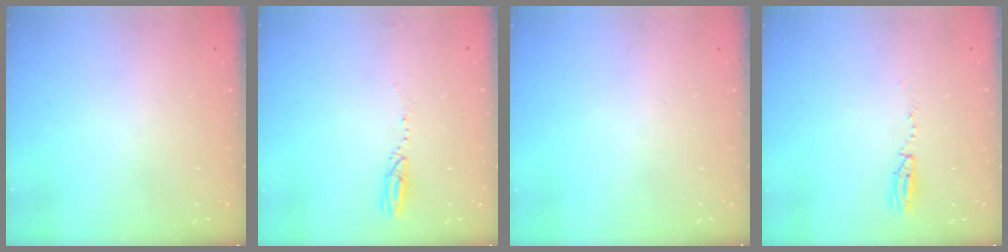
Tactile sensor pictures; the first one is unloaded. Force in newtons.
{"total": 3.4, "press": 3.3, "slide": 0.8}
{"total": 0.0}
{"total": 3.2, "press": 2.6, "slide": 1.9}